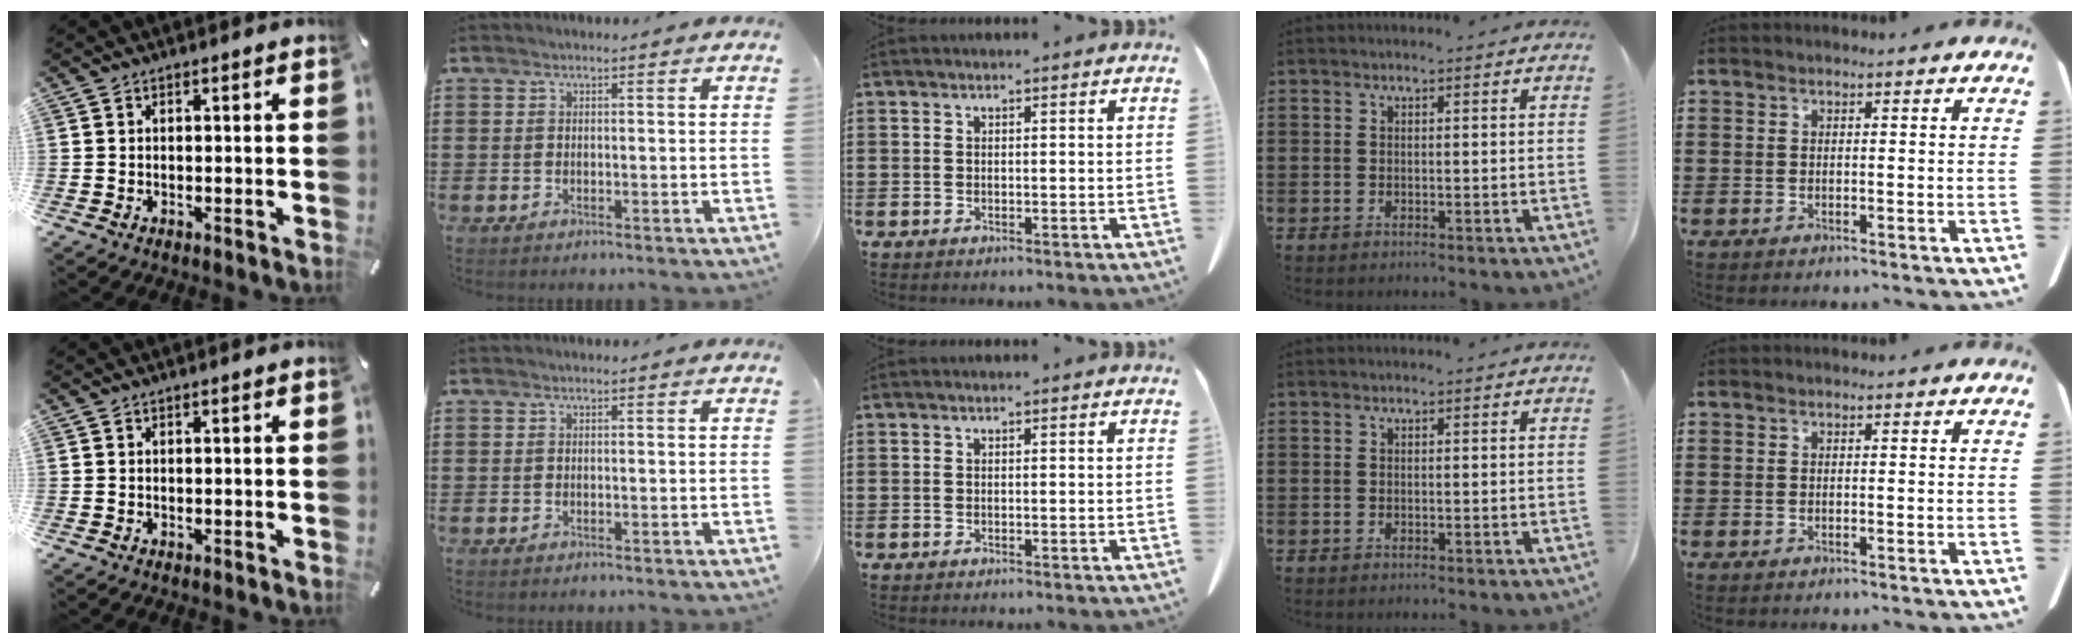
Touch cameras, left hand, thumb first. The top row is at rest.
{}